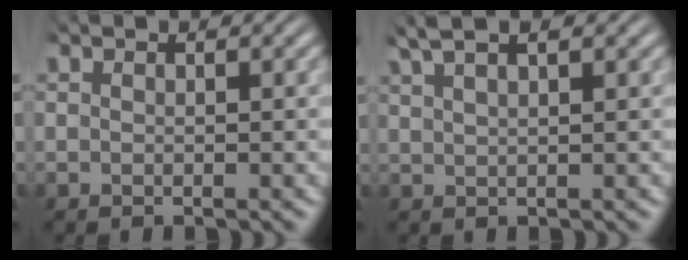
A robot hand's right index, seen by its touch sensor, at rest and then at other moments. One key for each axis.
{"total": 3.6, "fx": 2.7, "fy": 0.9, "fz": 2.2, "tx": -0.046, "ty": 0.010, "tz": 0.046}